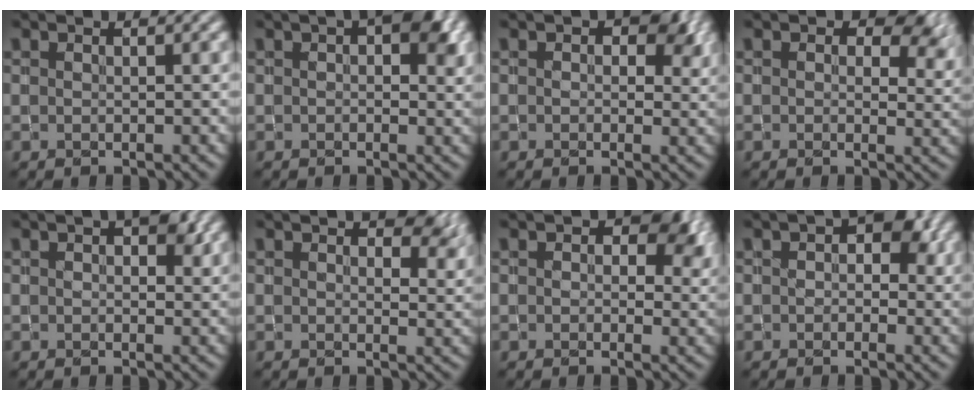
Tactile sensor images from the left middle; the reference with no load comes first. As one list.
[{"total": 5.0, "force": [1.7, 2.8, 3.8], "torque": [-0.037, 0.010, 0.016]}, {"total": 4.3, "force": [1.2, 2.9, 3.0], "torque": [-0.034, 0.000, 0.018]}, {"total": 5.3, "force": [2.0, 3.5, 3.4], "torque": [-0.045, -0.007, 0.027]}, {"total": 3.0, "force": [1.0, 1.8, 2.2], "torque": [-0.025, 0.004, 0.018]}, {"total": 3.8, "force": [2.1, 1.9, 2.5], "torque": [-0.031, -0.001, 0.033]}, {"total": 5.7, "force": [1.6, 3.8, 3.8], "torque": [-0.045, -0.002, 0.020]}, {"total": 4.2, "force": [0.9, 2.9, 3.0], "torque": [-0.027, 0.005, 0.006]}]